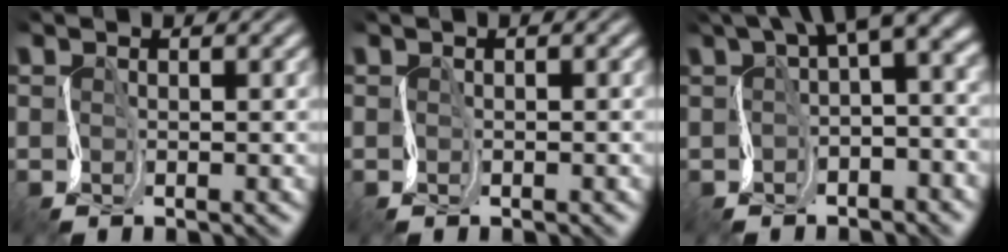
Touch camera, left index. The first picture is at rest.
{"total": 0.0}
{"total": 7.5, "force": [1.6, 3.4, 6.4], "torque": [-0.083, 0.004, 0.021]}